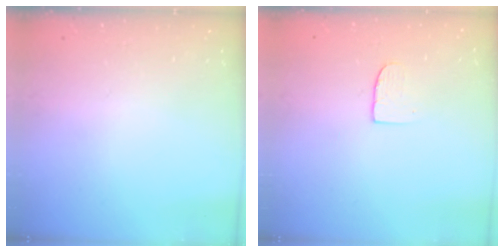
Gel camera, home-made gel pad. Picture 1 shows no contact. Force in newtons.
{"total": 5.1, "press": 5.1, "slide": 0.4}